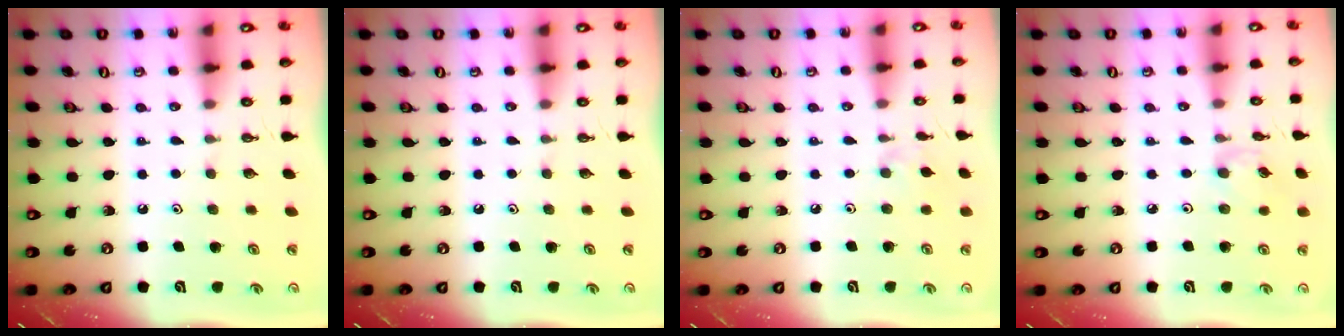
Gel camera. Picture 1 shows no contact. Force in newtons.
{"total": 0.0}
{"total": 2.4, "press": 2.4, "slide": 0.4}
{"total": 2.6, "press": 2.6, "slide": 0.4}